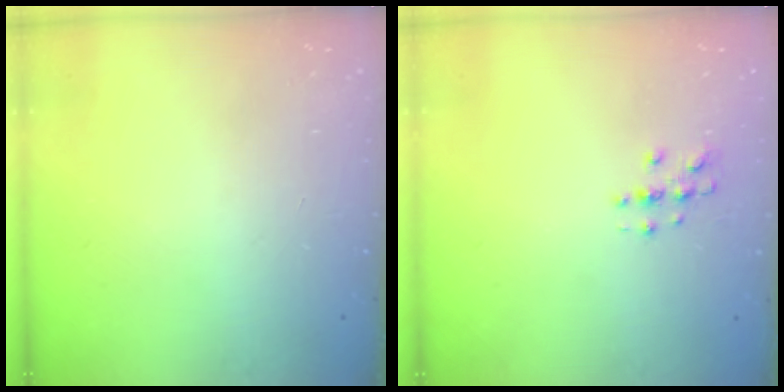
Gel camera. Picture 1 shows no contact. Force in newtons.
{"total": 3.0, "press": 3.0, "slide": 0.3}